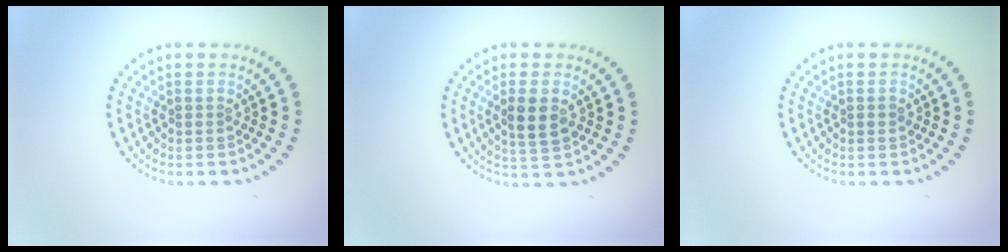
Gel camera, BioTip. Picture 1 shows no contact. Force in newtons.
{"total": 3.0, "press": 2.9, "slide": 0.7}
{"total": 0.7, "press": 0.7, "slide": 0.1}